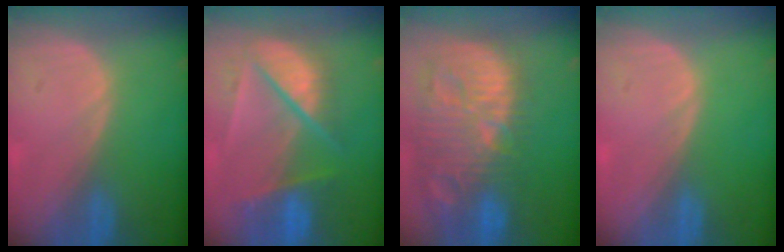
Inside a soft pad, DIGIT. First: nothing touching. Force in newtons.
{"total": 9.5, "press": 8.2, "slide": 4.7}
{"total": 14.5, "press": 12.5, "slide": 7.3}
{"total": 0.0}